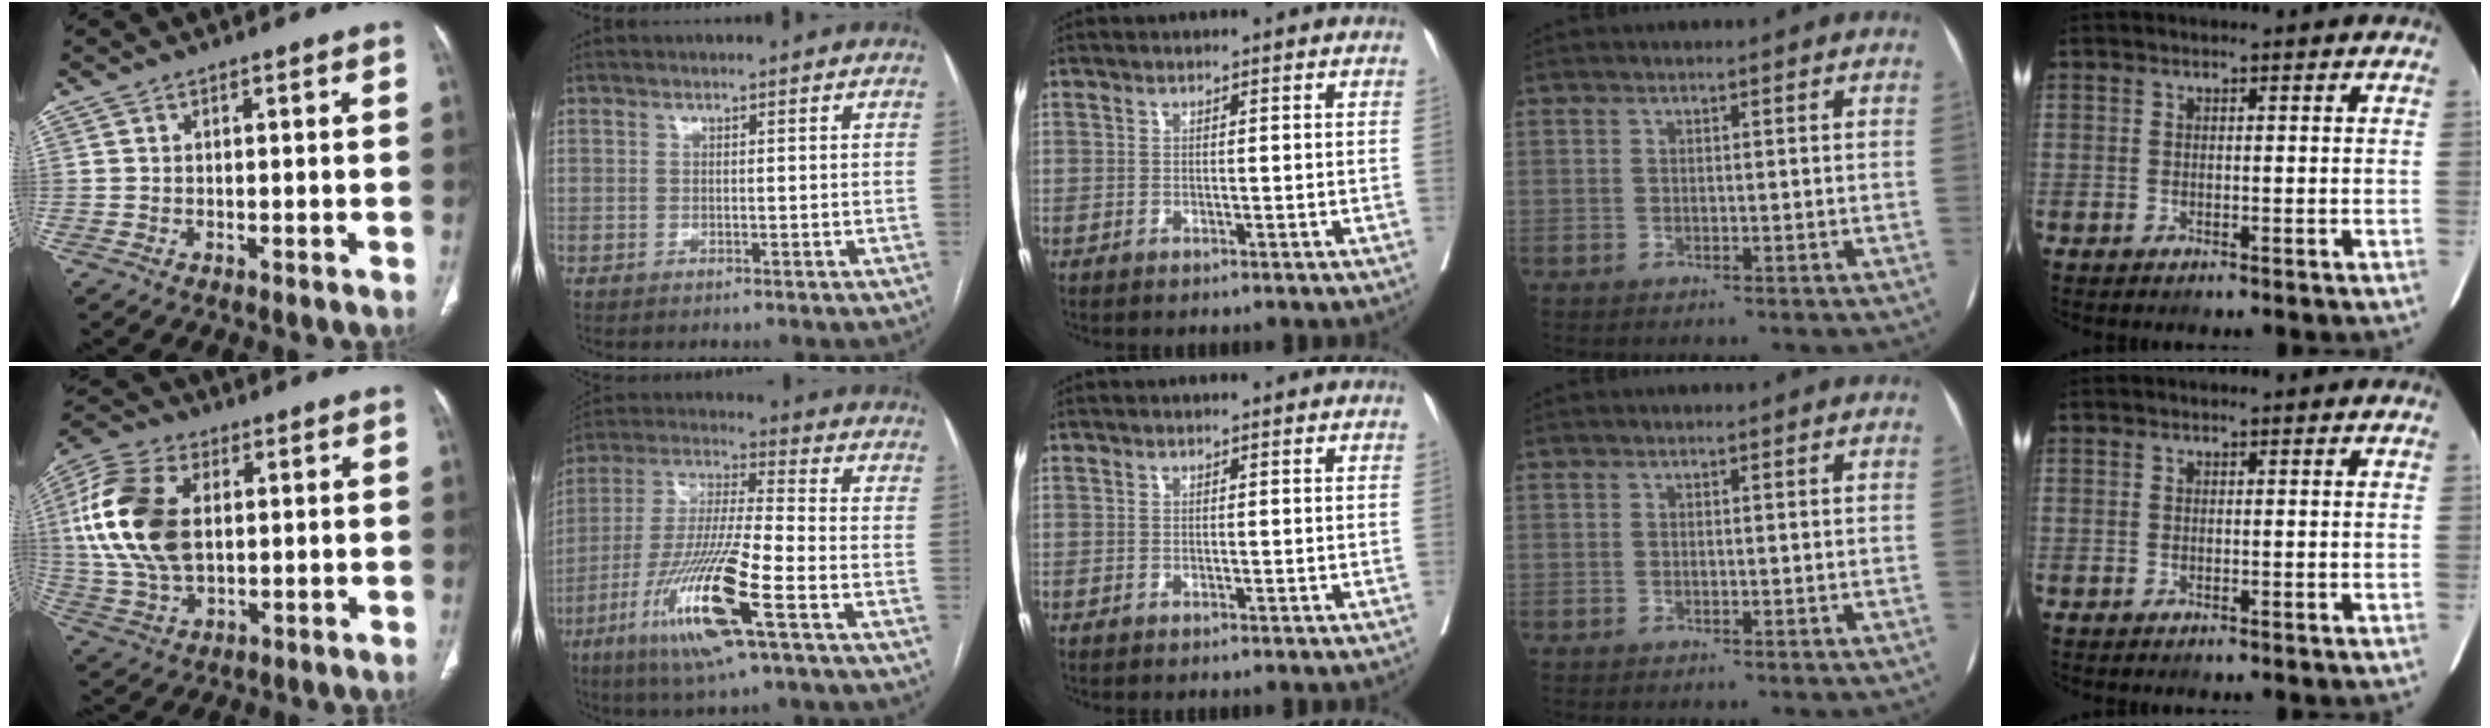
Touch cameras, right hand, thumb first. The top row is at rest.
{"thumb": {"total": 17.3, "force": [2.7, 10.7, 13.4], "torque": [-0.277, 0.002, 0.050]}, "index": {"total": 17.5, "force": [-7.6, 1.1, 15.7], "torque": [-0.329, -0.026, -0.142]}}